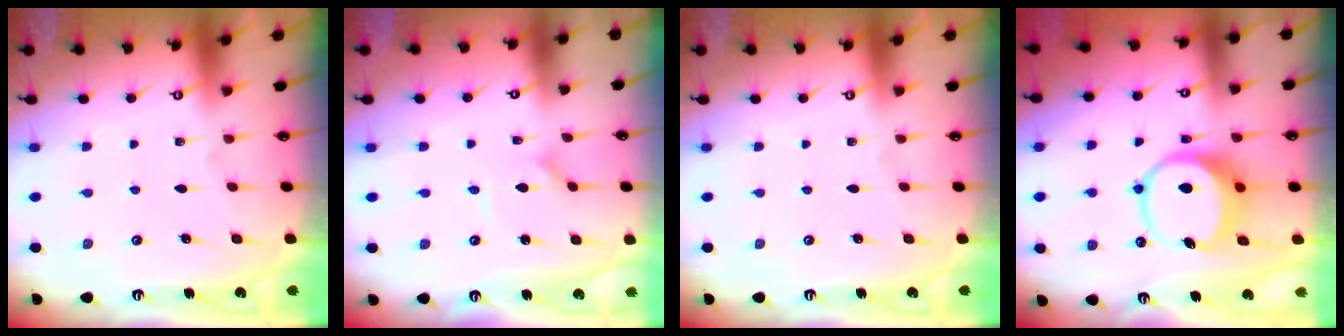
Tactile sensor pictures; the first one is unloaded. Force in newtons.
{"total": 1.0, "press": 1.0, "slide": 0.0}
{"total": 0.0}
{"total": 8.9, "press": 8.7, "slide": 1.6}